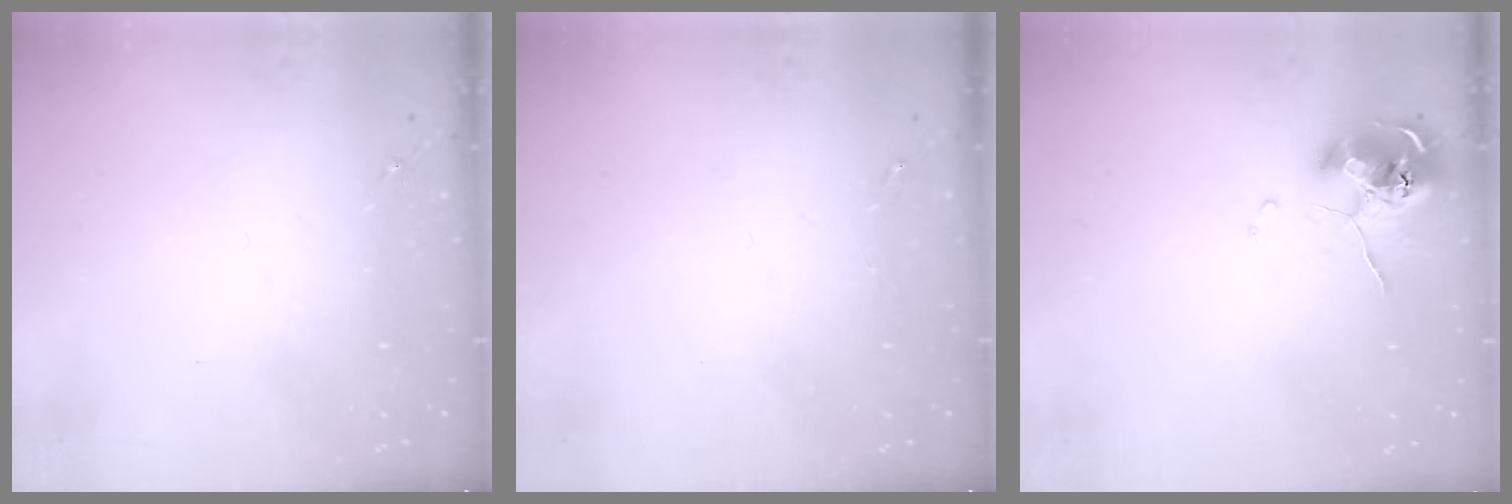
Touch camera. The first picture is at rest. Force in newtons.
{"total": 0.0}
{"total": 10.1, "press": 10.0, "slide": 0.9}